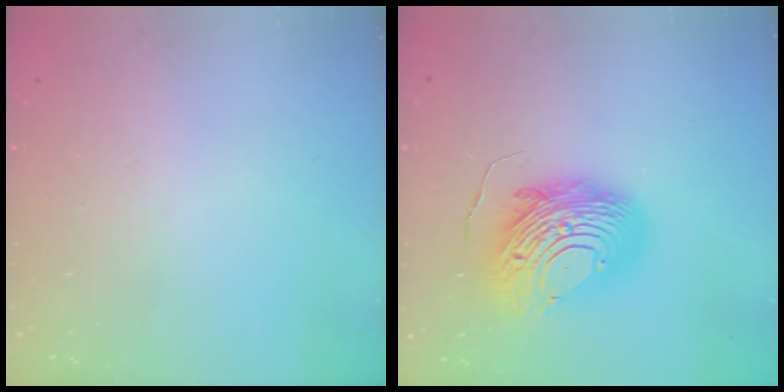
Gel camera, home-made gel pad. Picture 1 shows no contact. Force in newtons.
{"total": 14.7, "press": 14.7, "slide": 1.1}